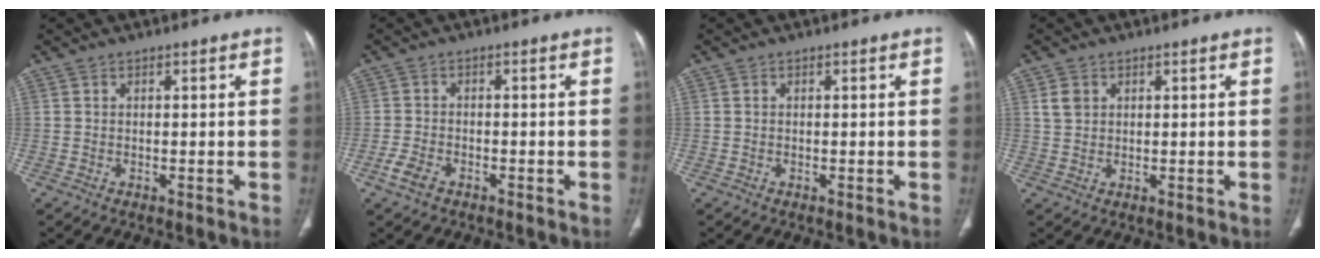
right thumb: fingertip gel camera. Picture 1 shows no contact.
{"total": 2.5, "force": [-1.4, 1.4, 1.4], "torque": [-0.035, 0.003, -0.028]}
{"total": 0.0}
{"total": 2.8, "force": [1.1, 2.2, 1.3], "torque": [-0.021, -0.001, 0.025]}